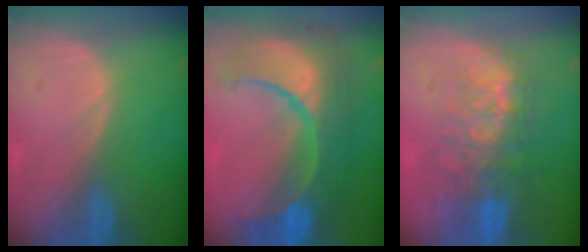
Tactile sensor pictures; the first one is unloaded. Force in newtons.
{"total": 12.5, "press": 12.4, "slide": 1.4}
{"total": 10.1, "press": 8.6, "slide": 5.3}